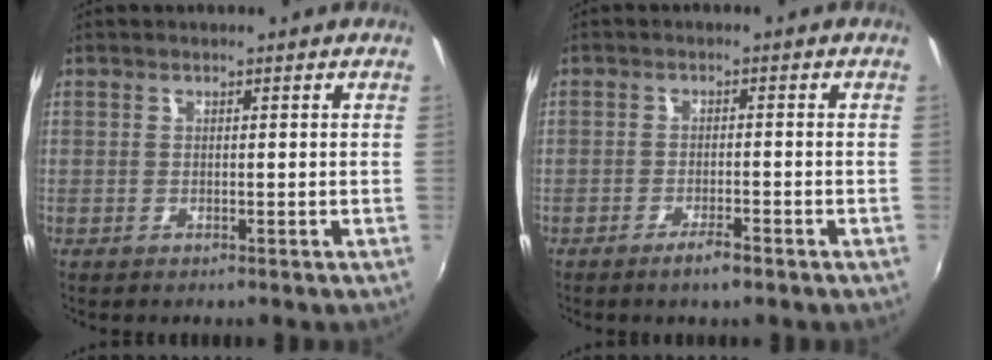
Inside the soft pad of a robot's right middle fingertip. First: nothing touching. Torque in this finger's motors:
{"motor_torque": [0.90, -1.24, 0.12, 0.01]}